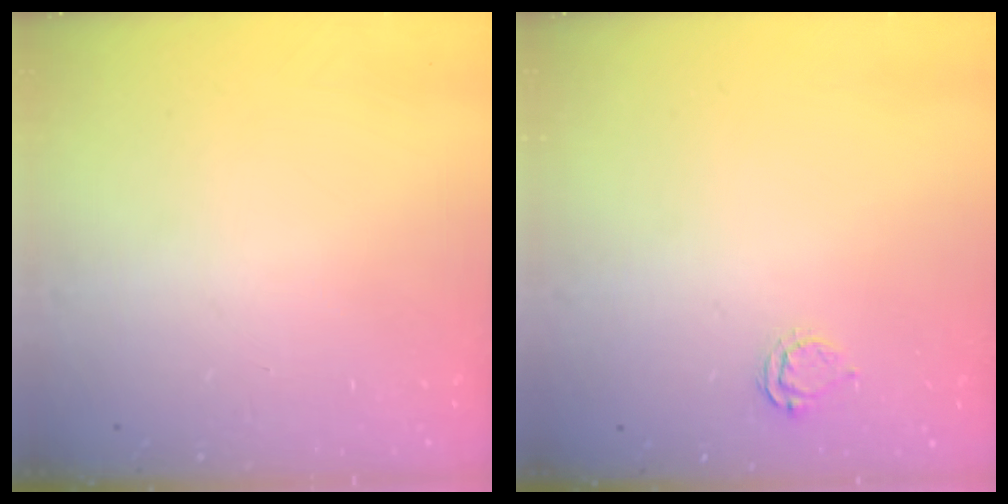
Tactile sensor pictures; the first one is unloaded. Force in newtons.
{"total": 4.4, "press": 4.4, "slide": 0.3}